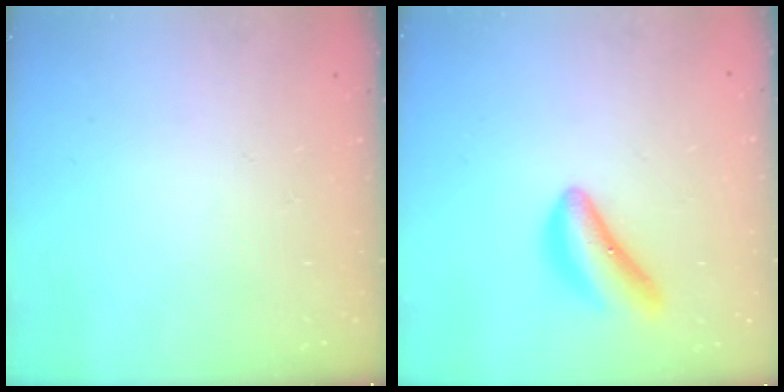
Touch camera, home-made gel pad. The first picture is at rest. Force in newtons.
{"total": 10.1, "press": 10.0, "slide": 0.5}